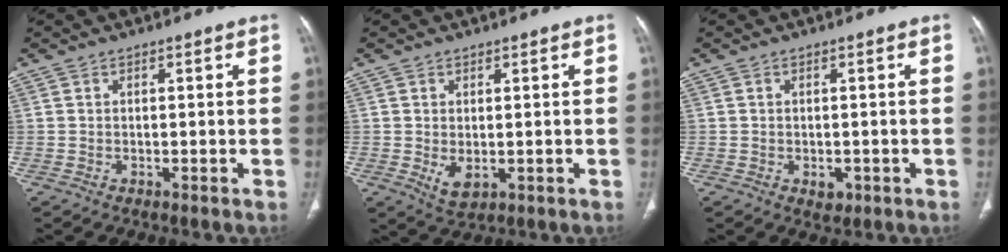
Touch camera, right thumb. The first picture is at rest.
{"total": 3.5, "force": [-0.4, 2.0, 2.9], "torque": [-0.045, -0.009, 0.007]}
{"total": 2.1, "force": [-0.7, 1.5, 1.3], "torque": [-0.011, 0.000, -0.003]}